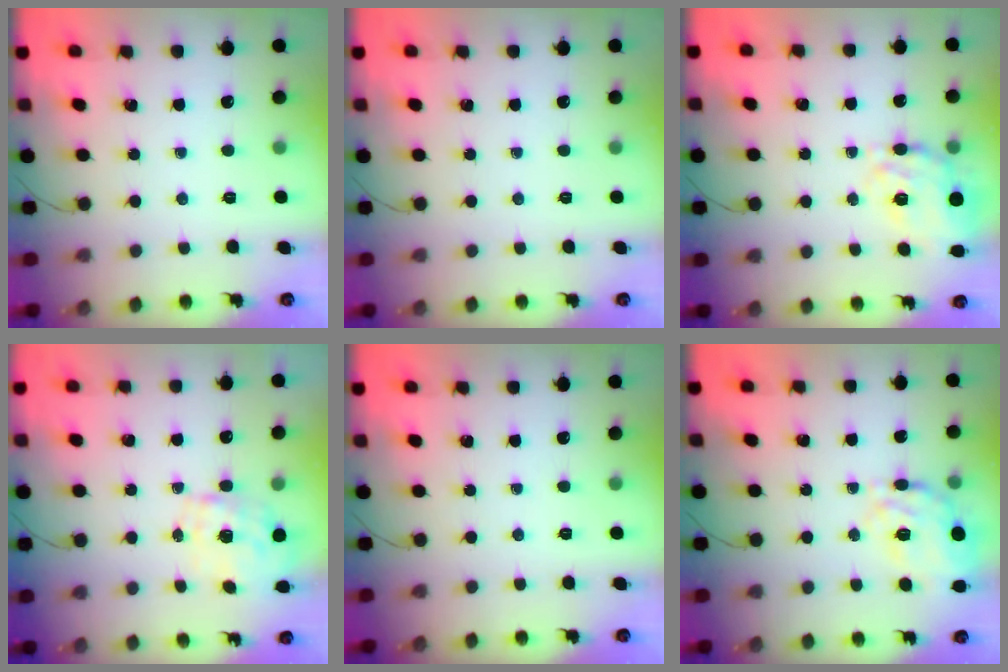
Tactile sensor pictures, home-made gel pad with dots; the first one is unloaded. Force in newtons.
{"total": 0.0}
{"total": 13.6, "press": 13.0, "slide": 4.2}
{"total": 1.7, "press": 1.5, "slide": 0.7}
{"total": 0.0}
{"total": 15.0, "press": 14.8, "slide": 2.6}